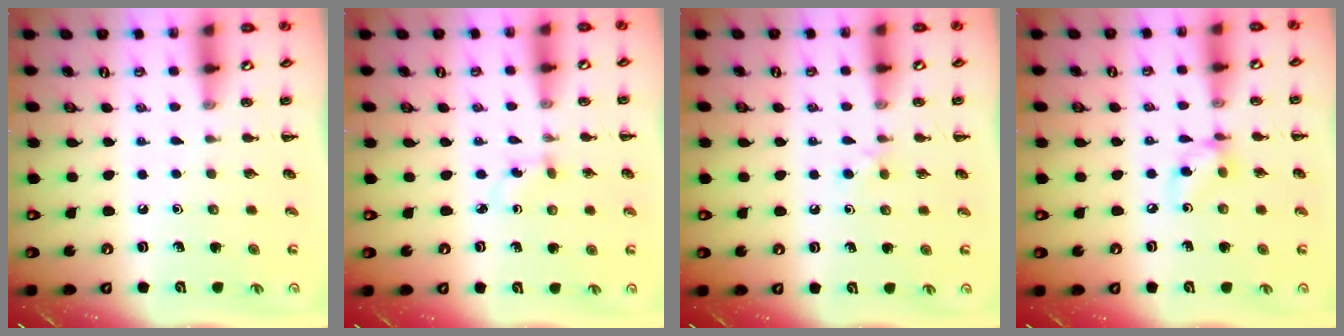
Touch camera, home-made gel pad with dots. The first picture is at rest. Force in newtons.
{"total": 1.9, "press": 1.6, "slide": 0.9}
{"total": 2.8, "press": 2.6, "slide": 1.1}
{"total": 5.8, "press": 5.8, "slide": 0.3}